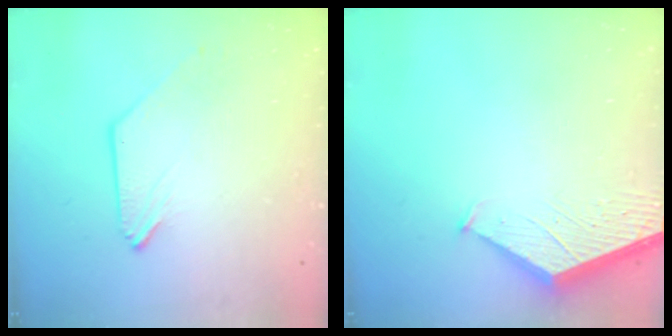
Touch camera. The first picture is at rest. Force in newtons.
{"total": 1.9, "press": 1.9, "slide": 0.2}